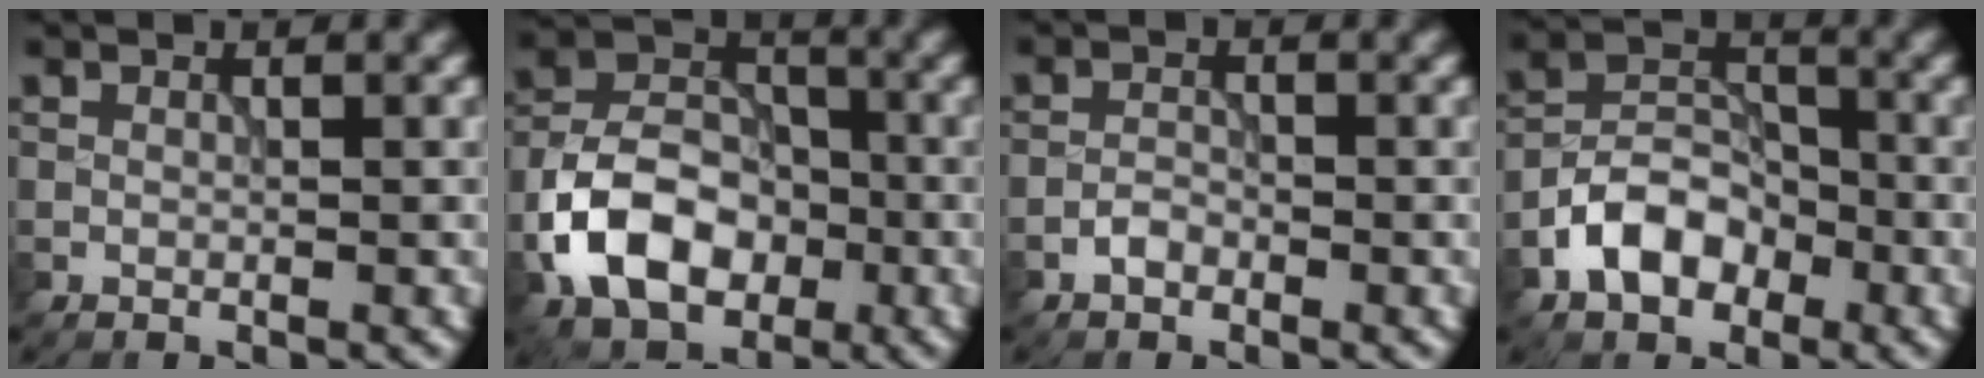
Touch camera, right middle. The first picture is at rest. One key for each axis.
{"total": 8.7, "fx": -3.2, "fy": 5.9, "fz": 5.4, "tx": -0.099, "ty": 0.006, "tz": -0.068}
{"total": 1.3, "fx": -0.8, "fy": 0.7, "fz": 0.6, "tx": -0.011, "ty": 0.003, "tz": -0.019}
{"total": 5.3, "fx": -2.7, "fy": 3.5, "fz": 2.8, "tx": -0.048, "ty": 0.005, "tz": -0.057}